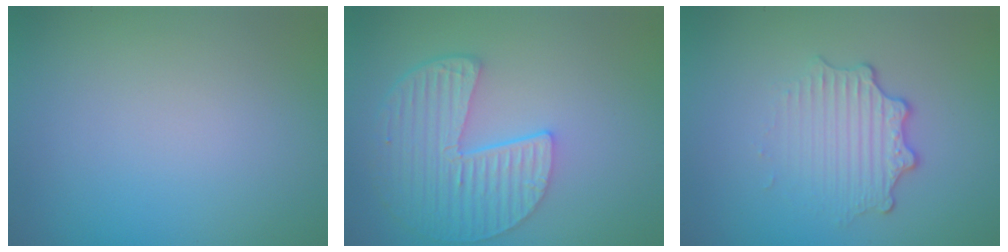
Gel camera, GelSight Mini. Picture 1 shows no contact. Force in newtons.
{"total": 6.0, "press": 4.6, "slide": 3.8}
{"total": 3.4, "press": 2.7, "slide": 2.0}